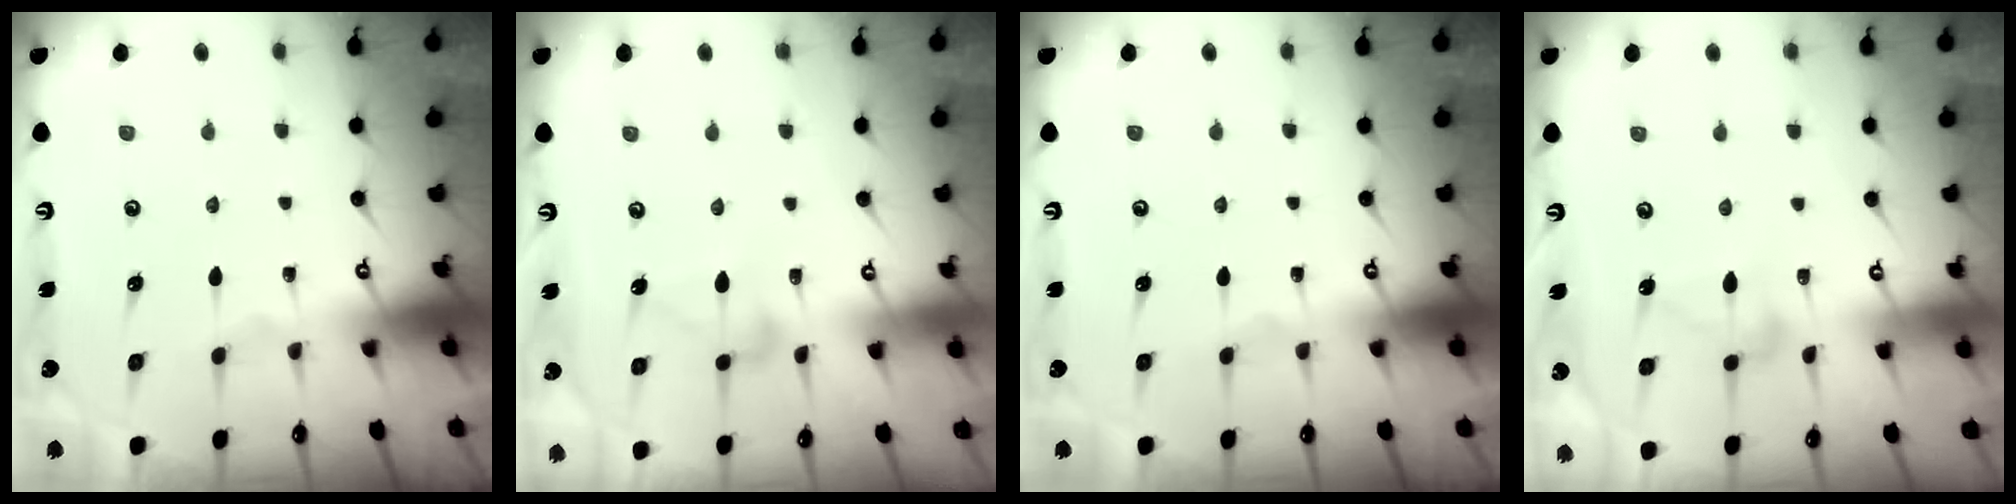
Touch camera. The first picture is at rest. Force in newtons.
{"total": 6.7, "press": 6.7, "slide": 0.4}
{"total": 0.0}
{"total": 9.1, "press": 9.1, "slide": 0.1}